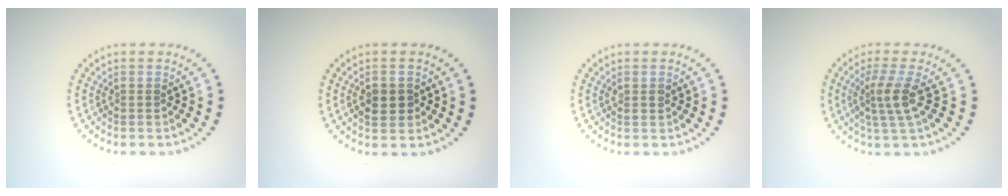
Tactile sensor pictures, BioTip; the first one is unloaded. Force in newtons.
{"total": 2.5, "press": 2.4, "slide": 0.4}
{"total": 0.9, "press": 0.8, "slide": 0.3}
{"total": 2.9, "press": 2.2, "slide": 1.9}